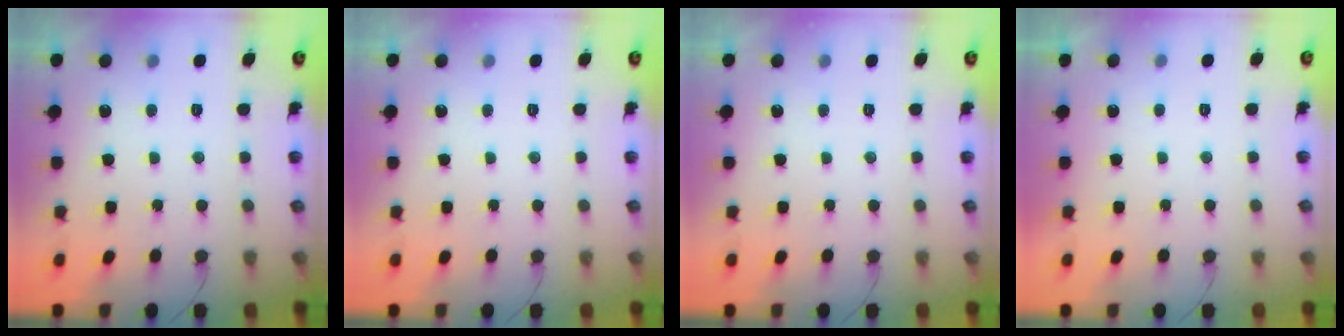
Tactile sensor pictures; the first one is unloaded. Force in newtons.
{"total": 0.0}
{"total": 0.0}
{"total": 2.2, "press": 2.1, "slide": 0.4}